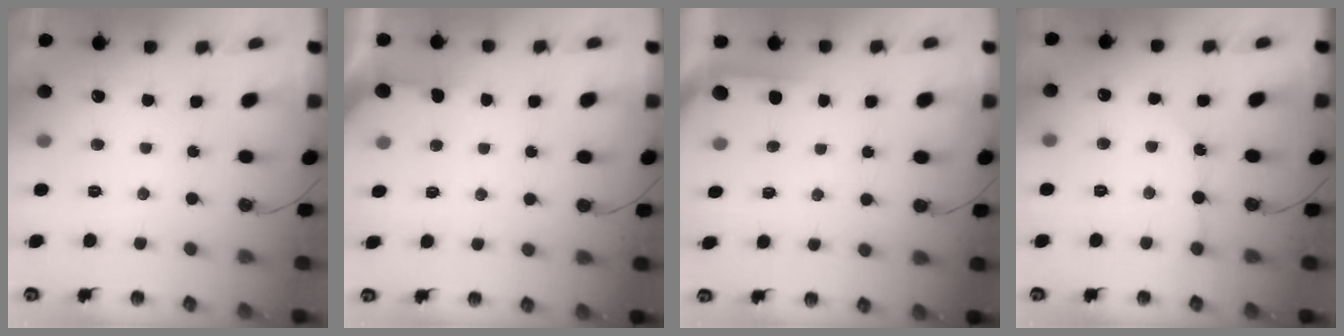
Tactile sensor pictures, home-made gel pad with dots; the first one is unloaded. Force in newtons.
{"total": 2.7, "press": 2.7, "slide": 0.4}
{"total": 1.7, "press": 1.7, "slide": 0.2}
{"total": 2.1, "press": 2.0, "slide": 0.3}